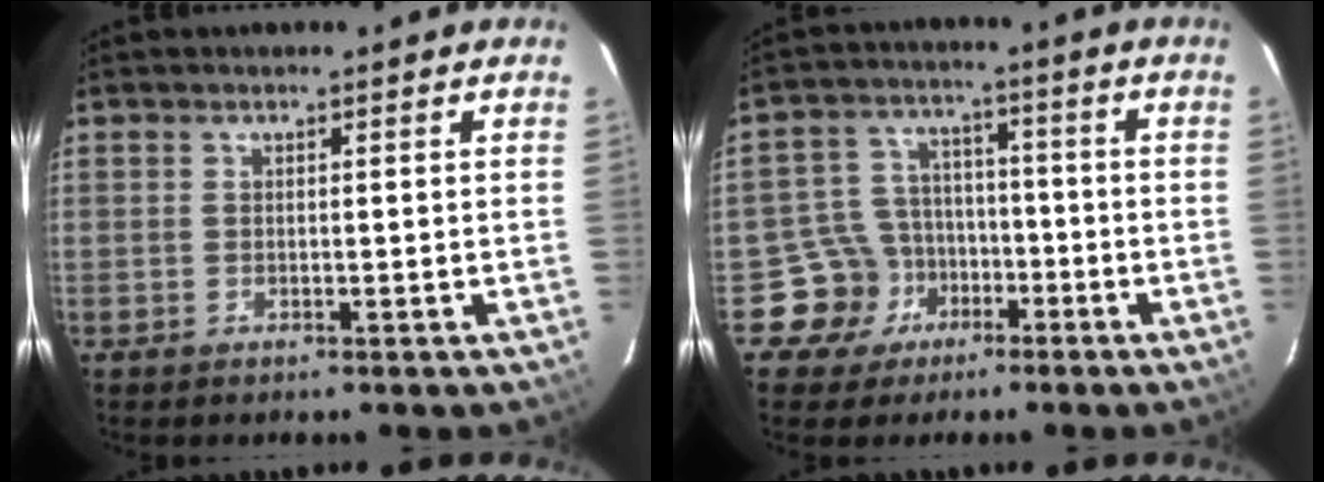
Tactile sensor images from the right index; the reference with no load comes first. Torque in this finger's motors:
{"motor_torque": [-0.21, -0.11, -1.05, -0.21]}